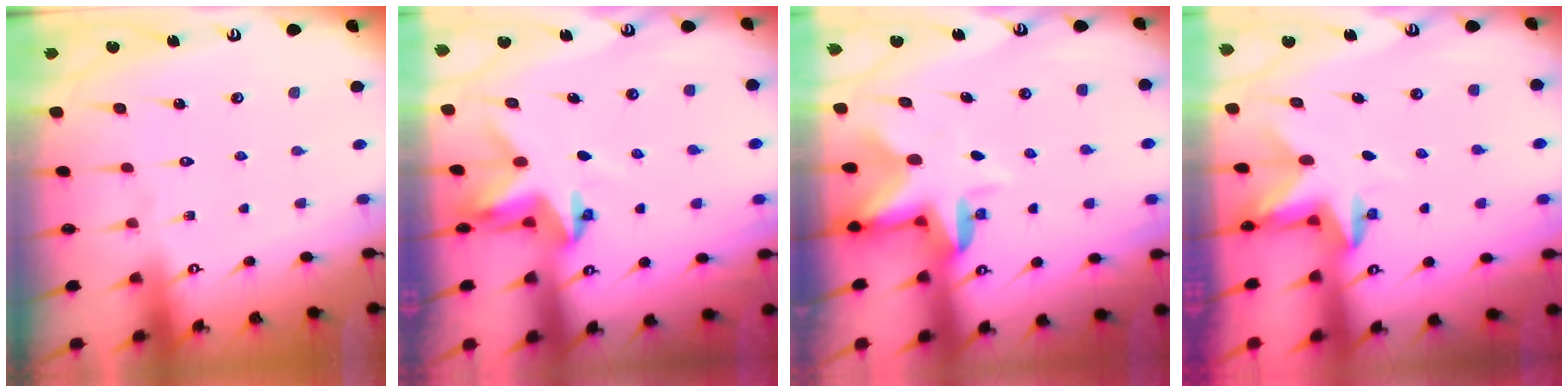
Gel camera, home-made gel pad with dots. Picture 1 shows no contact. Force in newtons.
{"total": 3.3, "press": 3.3, "slide": 0.2}
{"total": 4.2, "press": 4.2, "slide": 0.4}
{"total": 2.6, "press": 2.5, "slide": 0.4}